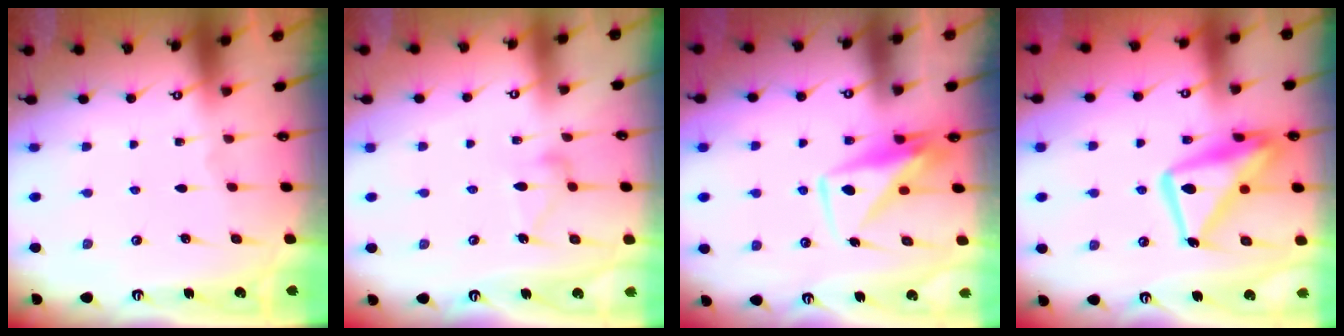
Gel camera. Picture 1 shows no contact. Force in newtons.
{"total": 10.6, "press": 10.6, "slide": 0.4}
{"total": 9.1, "press": 9.1, "slide": 0.8}
{"total": 17.2, "press": 17.1, "slide": 1.6}